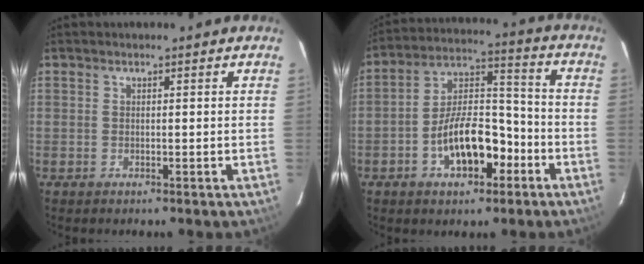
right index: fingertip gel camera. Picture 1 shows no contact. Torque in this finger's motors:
{"motor_torque": [1.07, -0.99, 0.49, 0.14]}